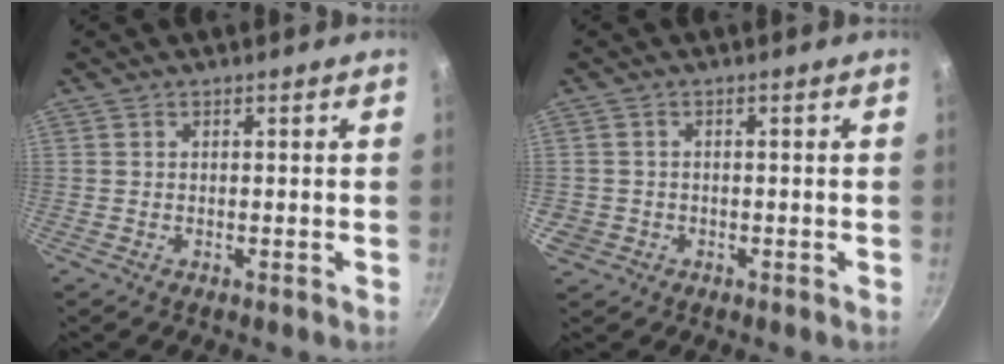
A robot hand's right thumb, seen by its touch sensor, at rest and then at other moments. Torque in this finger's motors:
{"motor_torque": [-0.13, 0.23, 0.31, 0.15, 0.01]}